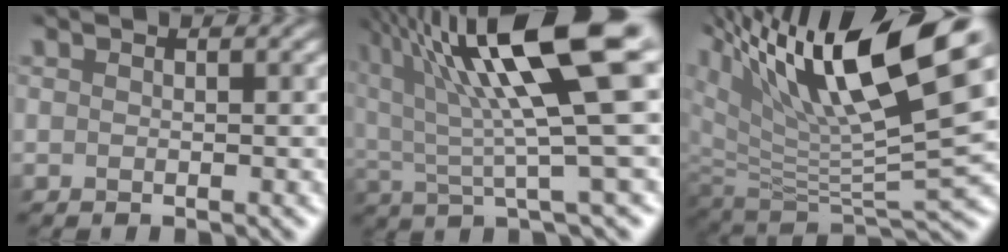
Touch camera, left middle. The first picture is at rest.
{"total": 12.9, "force": [5.5, 2.6, 11.3], "torque": [-0.191, 0.013, 0.099]}
{"total": 13.9, "force": [7.6, 4.6, 10.6], "torque": [-0.204, 0.014, 0.146]}